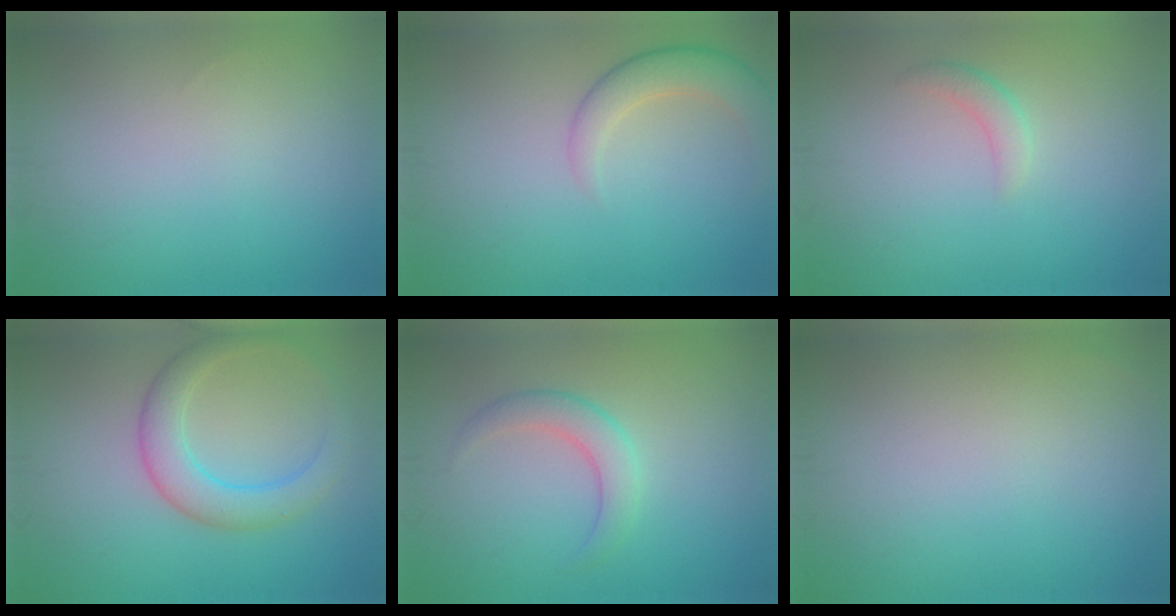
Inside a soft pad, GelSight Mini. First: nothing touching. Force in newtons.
{"total": 3.4, "press": 3.4, "slide": 0.2}
{"total": 1.5, "press": 1.5, "slide": 0.1}
{"total": 4.3, "press": 4.3, "slide": 0.3}
{"total": 2.7, "press": 2.7, "slide": 0.1}
{"total": 0.0}